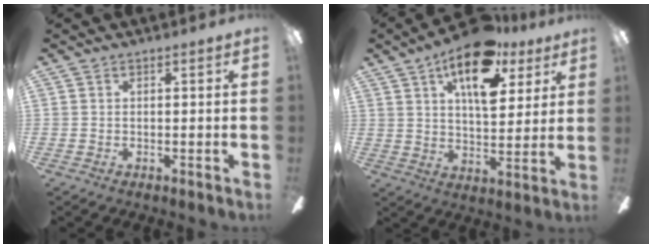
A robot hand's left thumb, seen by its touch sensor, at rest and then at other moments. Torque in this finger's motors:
{"motor_torque": [0.84, 0.73, 1.48, -1.29, 0.23]}